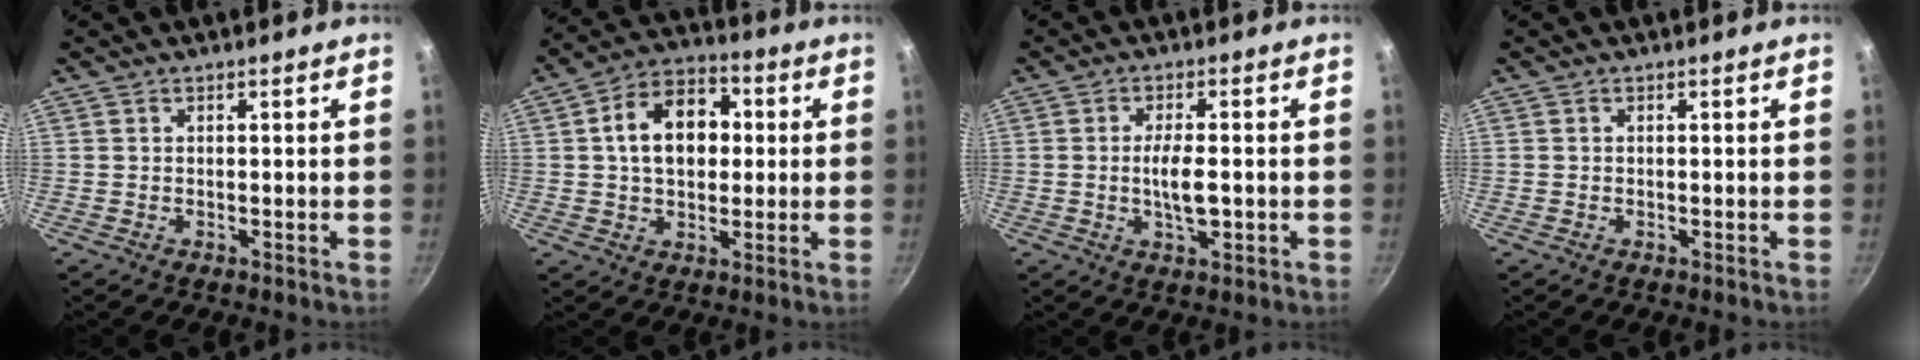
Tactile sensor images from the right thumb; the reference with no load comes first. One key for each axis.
{"total": 13.1, "fx": 1.6, "fy": 9.2, "fz": 9.2, "tx": -0.112, "ty": 0.021, "tz": 0.014}
{"total": 6.0, "fx": -0.7, "fy": 2.2, "fz": 5.5, "tx": -0.093, "ty": 0.006, "tz": -0.013}
{"total": 0.0}